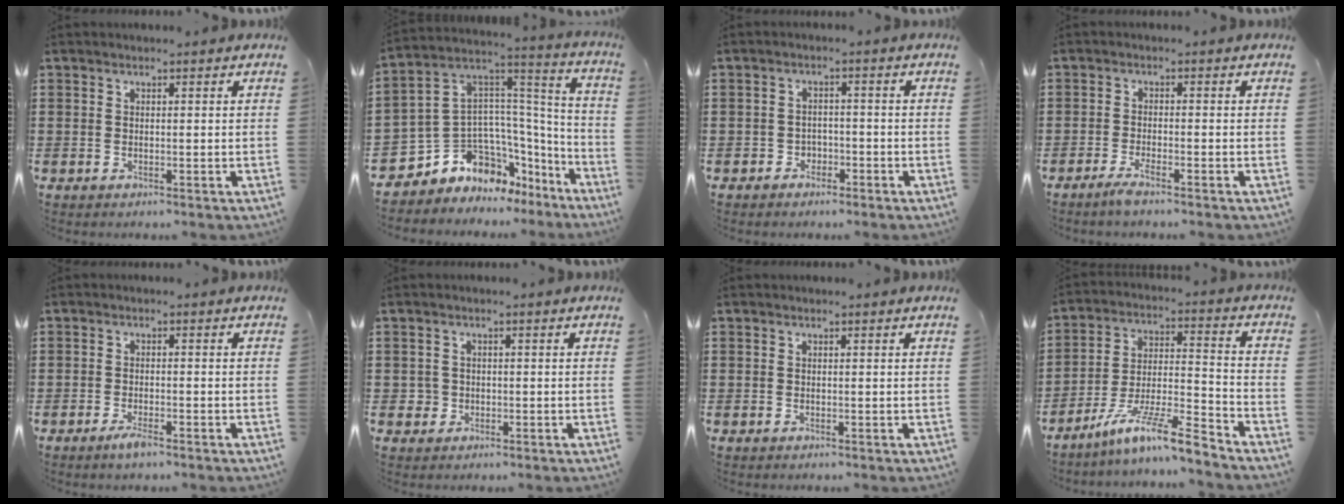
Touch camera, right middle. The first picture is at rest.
{"total": 7.8, "force": [-4.7, 5.9, 2.1], "torque": [-0.086, -0.027, -0.092]}
{"total": 2.2, "force": [-1.8, 1.3, 0.0], "torque": [-0.010, 0.001, -0.041]}
{"total": 2.1, "force": [-1.7, -0.2, 1.2], "torque": [-0.026, -0.001, -0.033]}
{"total": 2.1, "force": [-1.5, 0.2, 1.5], "torque": [-0.031, -0.004, -0.029]}
{"total": 2.0, "force": [-0.4, 2.0, 0.2], "torque": [-0.012, 0.006, -0.013]}
{"total": 0.0}
{"total": 10.7, "force": [-8.8, 0.6, 6.0], "torque": [-0.108, 0.011, -0.172]}